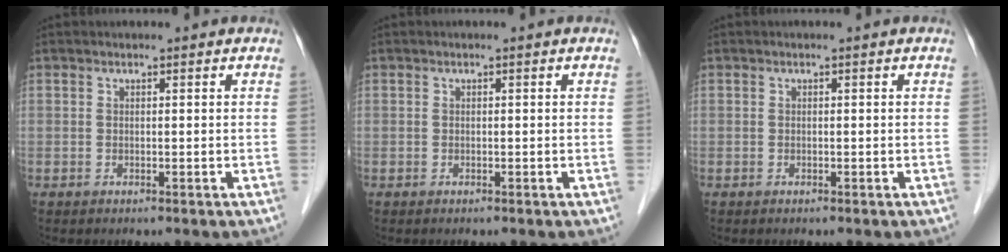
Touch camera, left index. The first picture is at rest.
{"total": 0.0}
{"total": 0.0}